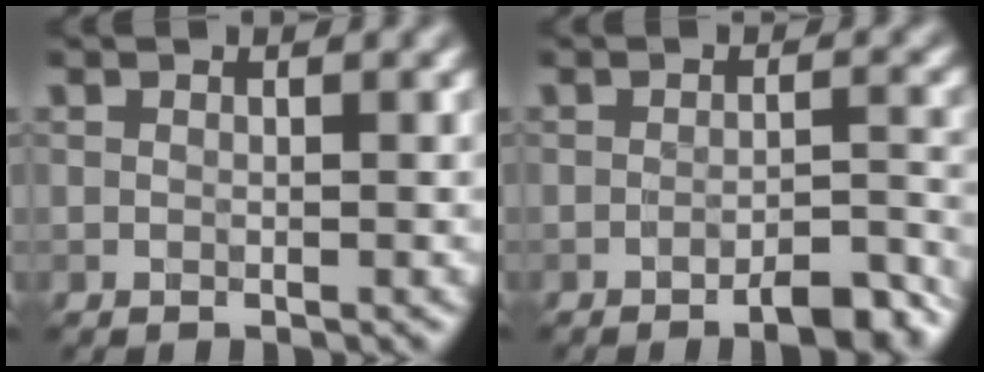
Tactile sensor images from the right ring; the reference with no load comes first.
{"total": 4.3, "force": [-2.8, 1.0, 3.0], "torque": [-0.041, 0.002, -0.040]}